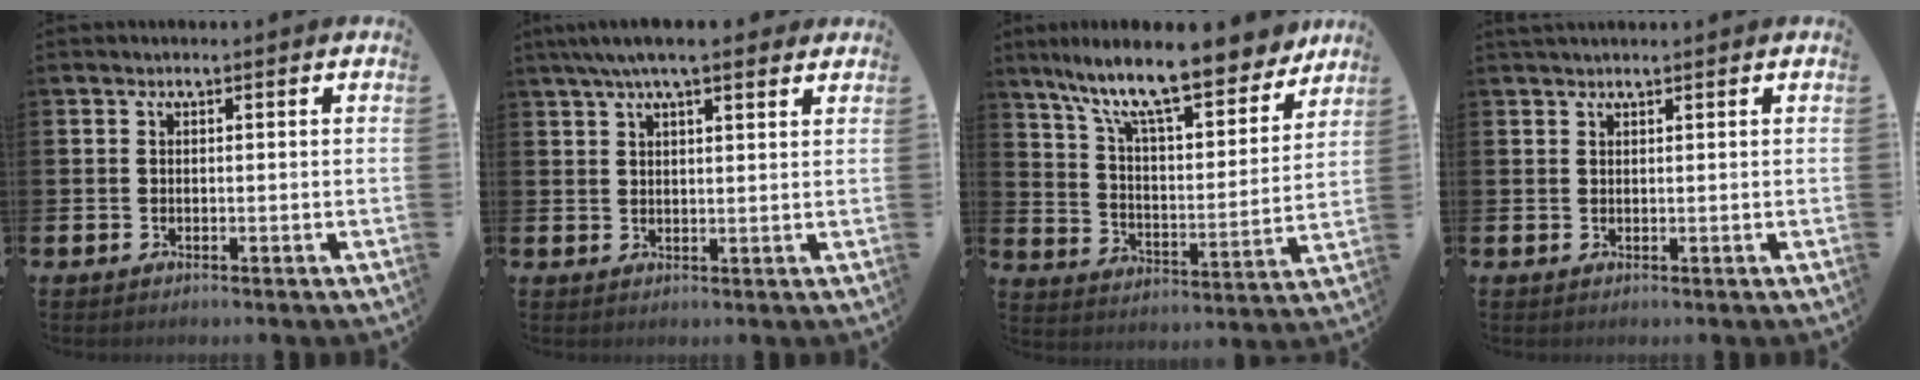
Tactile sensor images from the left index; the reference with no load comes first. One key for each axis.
{"total": 6.0, "fx": 4.9, "fy": 1.1, "fz": 3.2, "tx": -0.061, "ty": -0.008, "tz": 0.087}
{"total": 13.1, "fx": 10.9, "fy": 2.3, "fz": 6.8, "tx": -0.159, "ty": -0.071, "tz": 0.186}
{"total": 1.0, "fx": 1.0, "fy": 0.1, "fz": 0.3, "tx": 0.007, "ty": -0.003, "tz": 0.015}